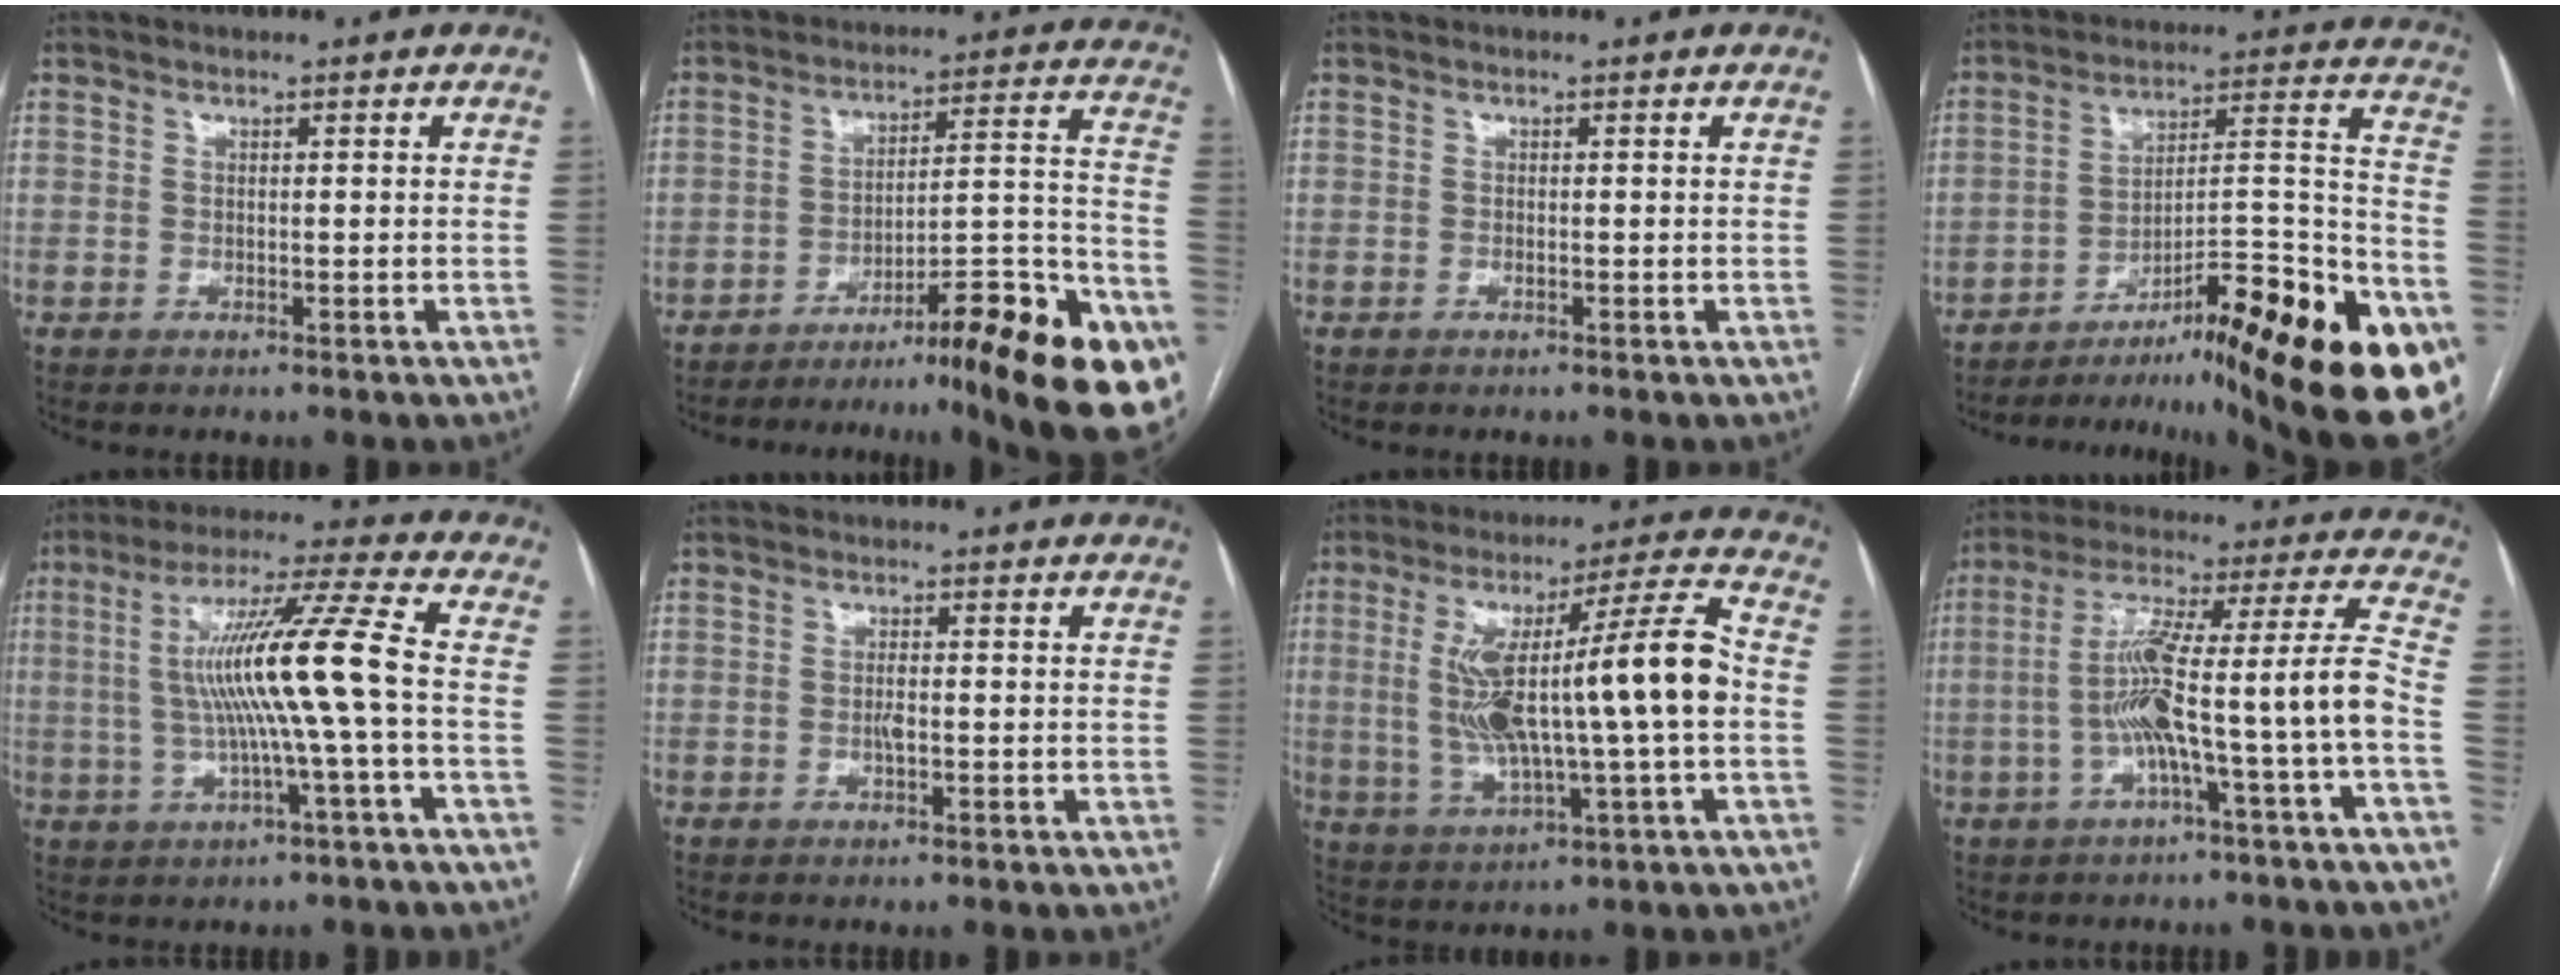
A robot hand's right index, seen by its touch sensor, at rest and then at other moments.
{"total": 24.7, "force": [-16.7, 2.5, 18.0], "torque": [-0.140, 0.031, -0.234]}
{"total": 0.0}
{"total": 30.1, "force": [-19.9, 2.8, 22.3], "torque": [-0.212, -0.002, -0.287]}
{"total": 13.2, "force": [-0.4, -1.5, 13.1], "torque": [-0.238, 0.015, -0.008]}
{"total": 1.4, "force": [-0.4, 0.3, 1.4], "torque": [-0.026, 0.000, -0.007]}
{"total": 17.7, "force": [0.0, 1.0, 17.6], "torque": [-0.320, 0.023, 0.002]}
{"total": 14.0, "force": [-3.9, -0.5, 13.4], "torque": [-0.238, 0.033, -0.067]}